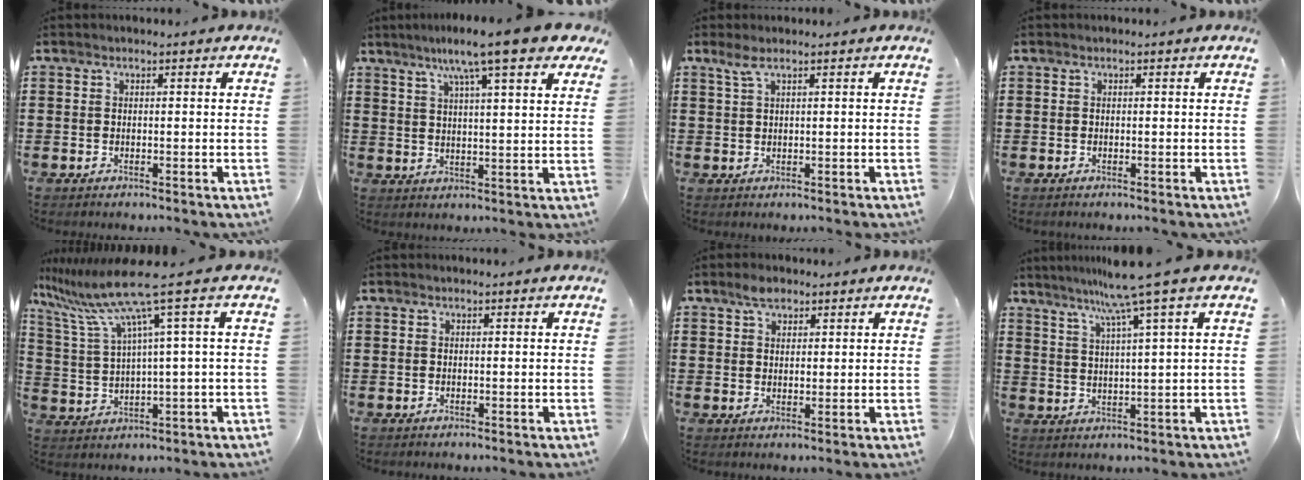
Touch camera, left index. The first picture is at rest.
{"total": 10.2, "force": [7.4, 0.5, 6.9], "torque": [-0.140, -0.016, 0.122]}
{"total": 1.9, "force": [1.0, 0.3, 1.6], "torque": [-0.033, 0.003, 0.017]}
{"total": 0.0}
{"total": 9.5, "force": [5.0, -0.3, 8.1], "torque": [-0.198, -0.032, 0.070]}
{"total": 0.0}
{"total": 3.4, "force": [2.4, 2.0, 1.5], "torque": [-0.027, 0.007, 0.041]}
{"total": 7.7, "force": [4.9, -1.6, 5.7], "torque": [-0.123, -0.015, 0.080]}